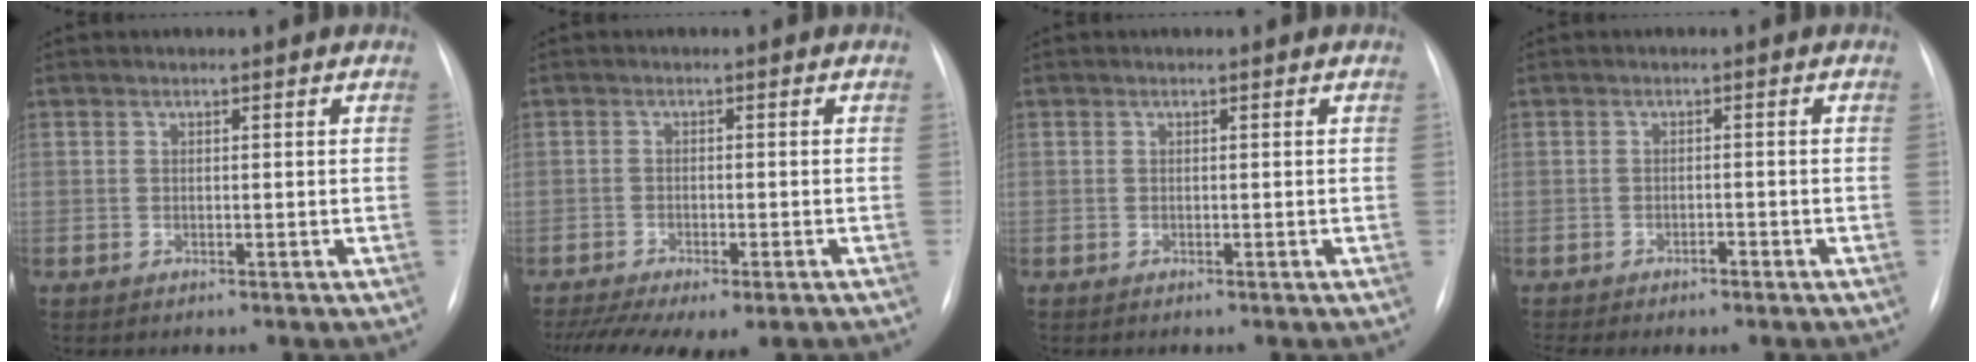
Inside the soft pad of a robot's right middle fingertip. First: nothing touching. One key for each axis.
{"total": 12.1, "fx": -8.9, "fy": 3.8, "fz": 7.3, "tx": -0.138, "ty": -0.009, "tz": -0.129}
{"total": 0.0}
{"total": 2.2, "fx": -1.7, "fy": 0.5, "fz": 1.3, "tx": -0.024, "ty": 0.004, "tz": -0.025}